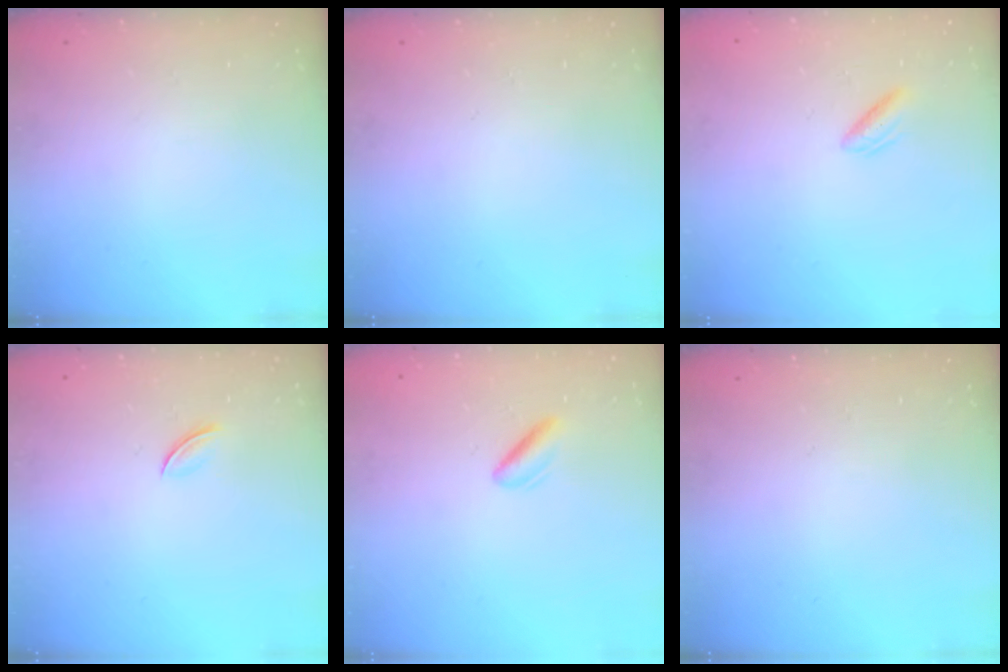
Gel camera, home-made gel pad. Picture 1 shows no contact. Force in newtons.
{"total": 0.0}
{"total": 2.1, "press": 1.9, "slide": 0.9}
{"total": 2.8, "press": 2.7, "slide": 0.9}
{"total": 2.1, "press": 1.9, "slide": 1.0}
{"total": 0.0}